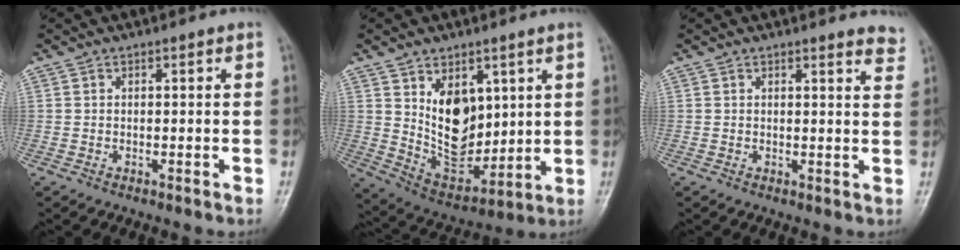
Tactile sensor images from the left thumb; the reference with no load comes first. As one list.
[{"total": 12.6, "force": [3.6, 8.0, 9.1], "torque": [-0.102, -0.037, 0.087]}, {"total": 3.7, "force": [3.5, 0.7, 1.0], "torque": [-0.003, -0.024, 0.023]}]